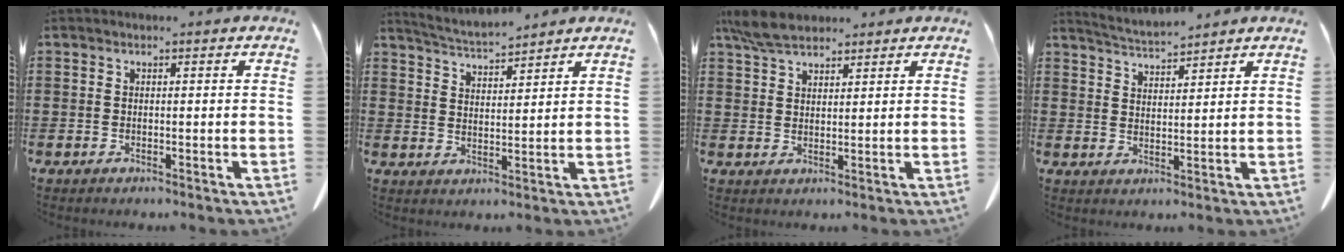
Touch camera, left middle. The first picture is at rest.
{"total": 4.2, "force": [4.2, -0.2, 0.8], "torque": [-0.028, -0.024, 0.073]}
{"total": 5.3, "force": [4.3, 1.8, 2.4], "torque": [-0.058, -0.001, 0.082]}
{"total": 3.8, "force": [3.7, -0.4, 0.6], "torque": [-0.023, -0.018, 0.067]}